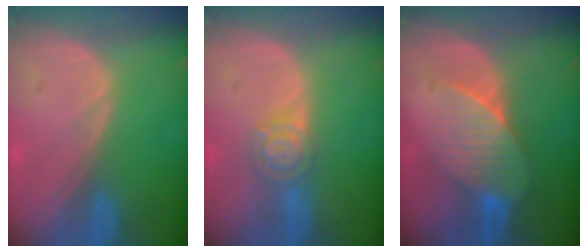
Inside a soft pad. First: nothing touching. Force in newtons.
{"total": 5.1, "press": 4.4, "slide": 2.5}
{"total": 7.4, "press": 6.9, "slide": 2.6}